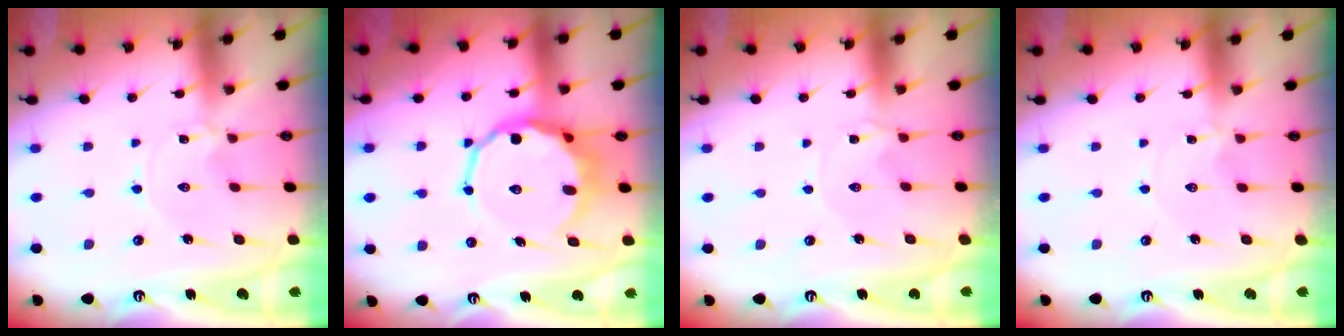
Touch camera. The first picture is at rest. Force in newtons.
{"total": 12.7, "press": 12.1, "slide": 3.8}
{"total": 0.7, "press": 0.6, "slide": 0.3}
{"total": 1.3, "press": 1.3, "slide": 0.2}